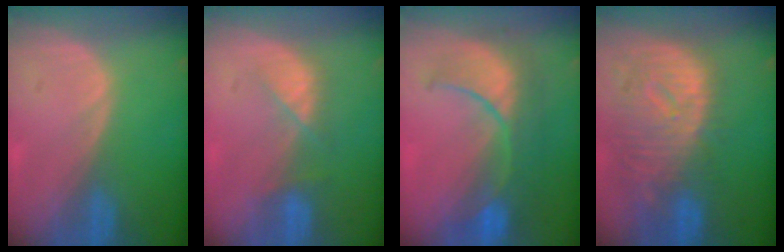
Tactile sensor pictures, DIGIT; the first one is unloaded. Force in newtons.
{"total": 3.7, "press": 3.7, "slide": 0.6}
{"total": 9.2, "press": 9.0, "slide": 2.3}
{"total": 12.2, "press": 10.5, "slide": 6.2}